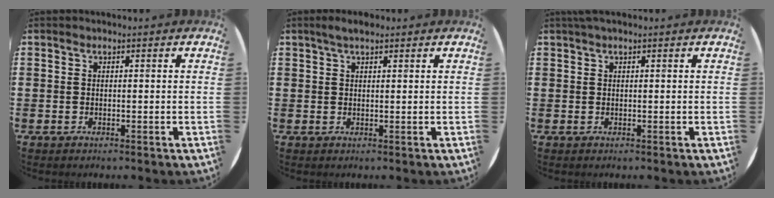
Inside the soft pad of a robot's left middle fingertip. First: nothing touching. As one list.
[{"total": 2.0, "force": [1.5, 0.6, 1.2], "torque": [-0.018, 0.003, 0.025]}, {"total": 0.6, "force": [0.4, 0.0, 0.5], "torque": [-0.010, 0.002, 0.008]}]